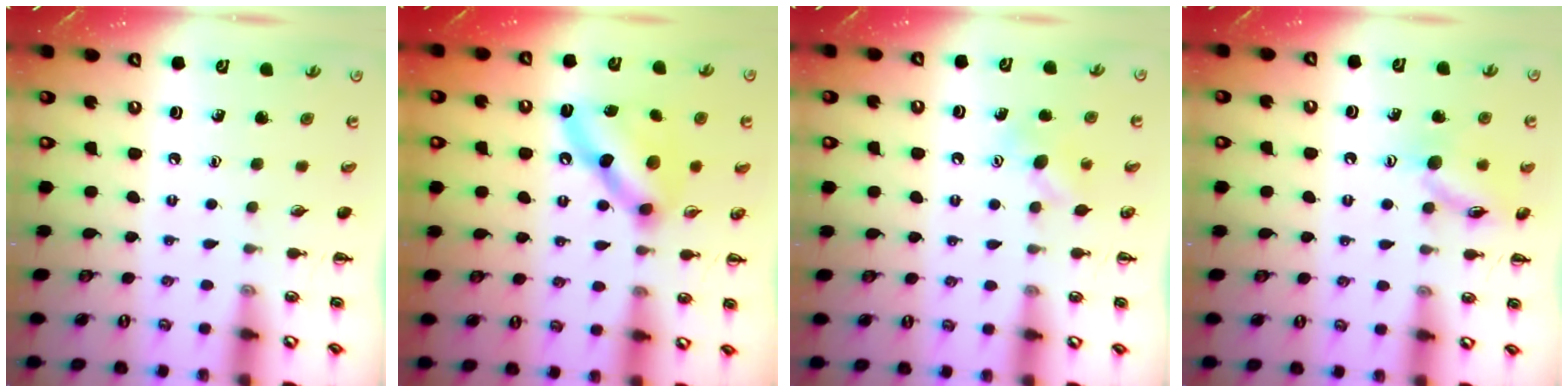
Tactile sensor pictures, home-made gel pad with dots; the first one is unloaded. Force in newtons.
{"total": 11.7, "press": 11.7, "slide": 1.2}
{"total": 5.1, "press": 4.9, "slide": 1.4}
{"total": 11.7, "press": 11.7, "slide": 0.8}